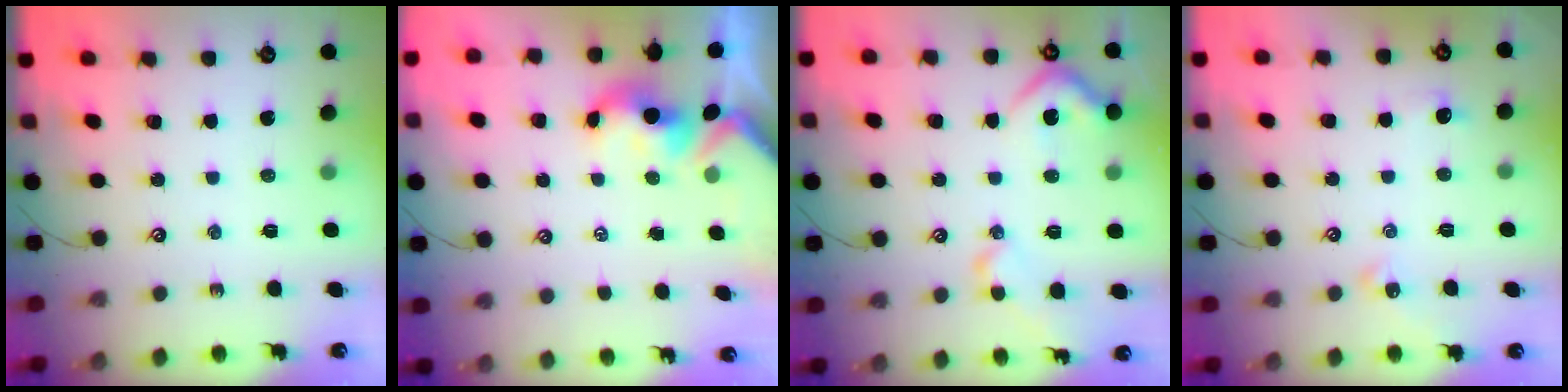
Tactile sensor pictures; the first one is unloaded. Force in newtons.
{"total": 1.5, "press": 1.3, "slide": 0.7}
{"total": 8.3, "press": 8.1, "slide": 1.5}
{"total": 2.1, "press": 2.0, "slide": 0.6}